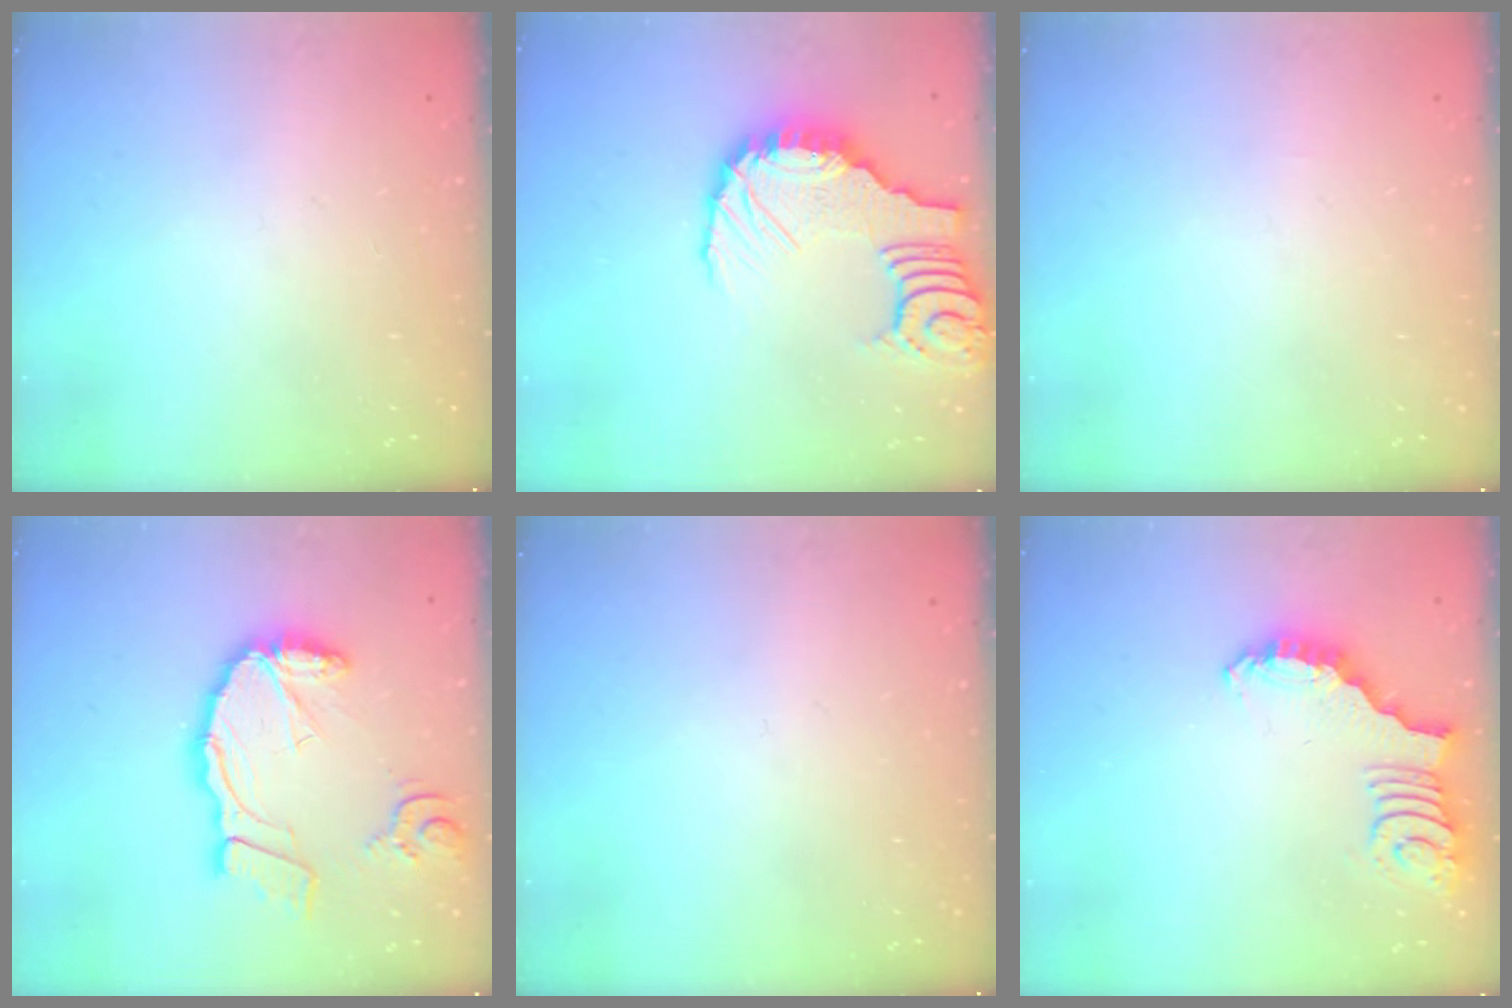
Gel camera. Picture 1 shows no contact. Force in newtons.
{"total": 11.8, "press": 11.7, "slide": 1.4}
{"total": 0.0}
{"total": 17.8, "press": 17.6, "slide": 2.3}
{"total": 0.0}
{"total": 2.5, "press": 2.5, "slide": 0.5}